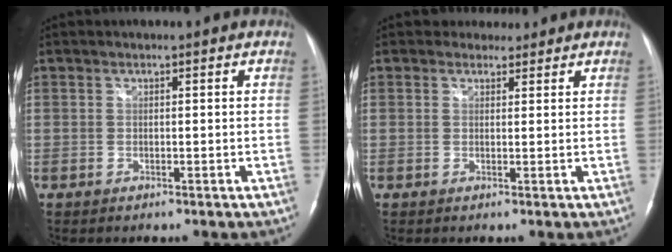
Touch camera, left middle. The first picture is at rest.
{"total": 2.5, "force": [2.2, 1.1, -0.1], "torque": [0.006, 0.006, 0.032]}